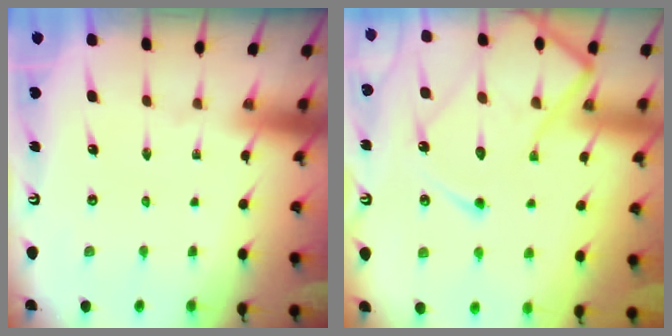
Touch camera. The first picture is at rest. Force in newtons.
{"total": 16.2, "press": 16.1, "slide": 1.5}